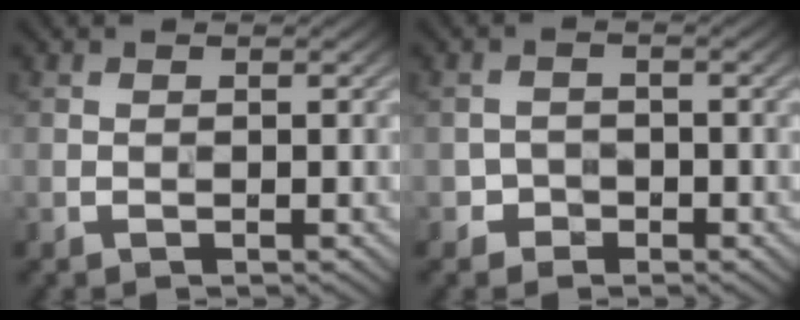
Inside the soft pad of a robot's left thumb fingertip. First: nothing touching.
{"total": 1.8, "force": [-1.2, 1.4, 0.2], "torque": [0.004, 0.006, -0.026]}